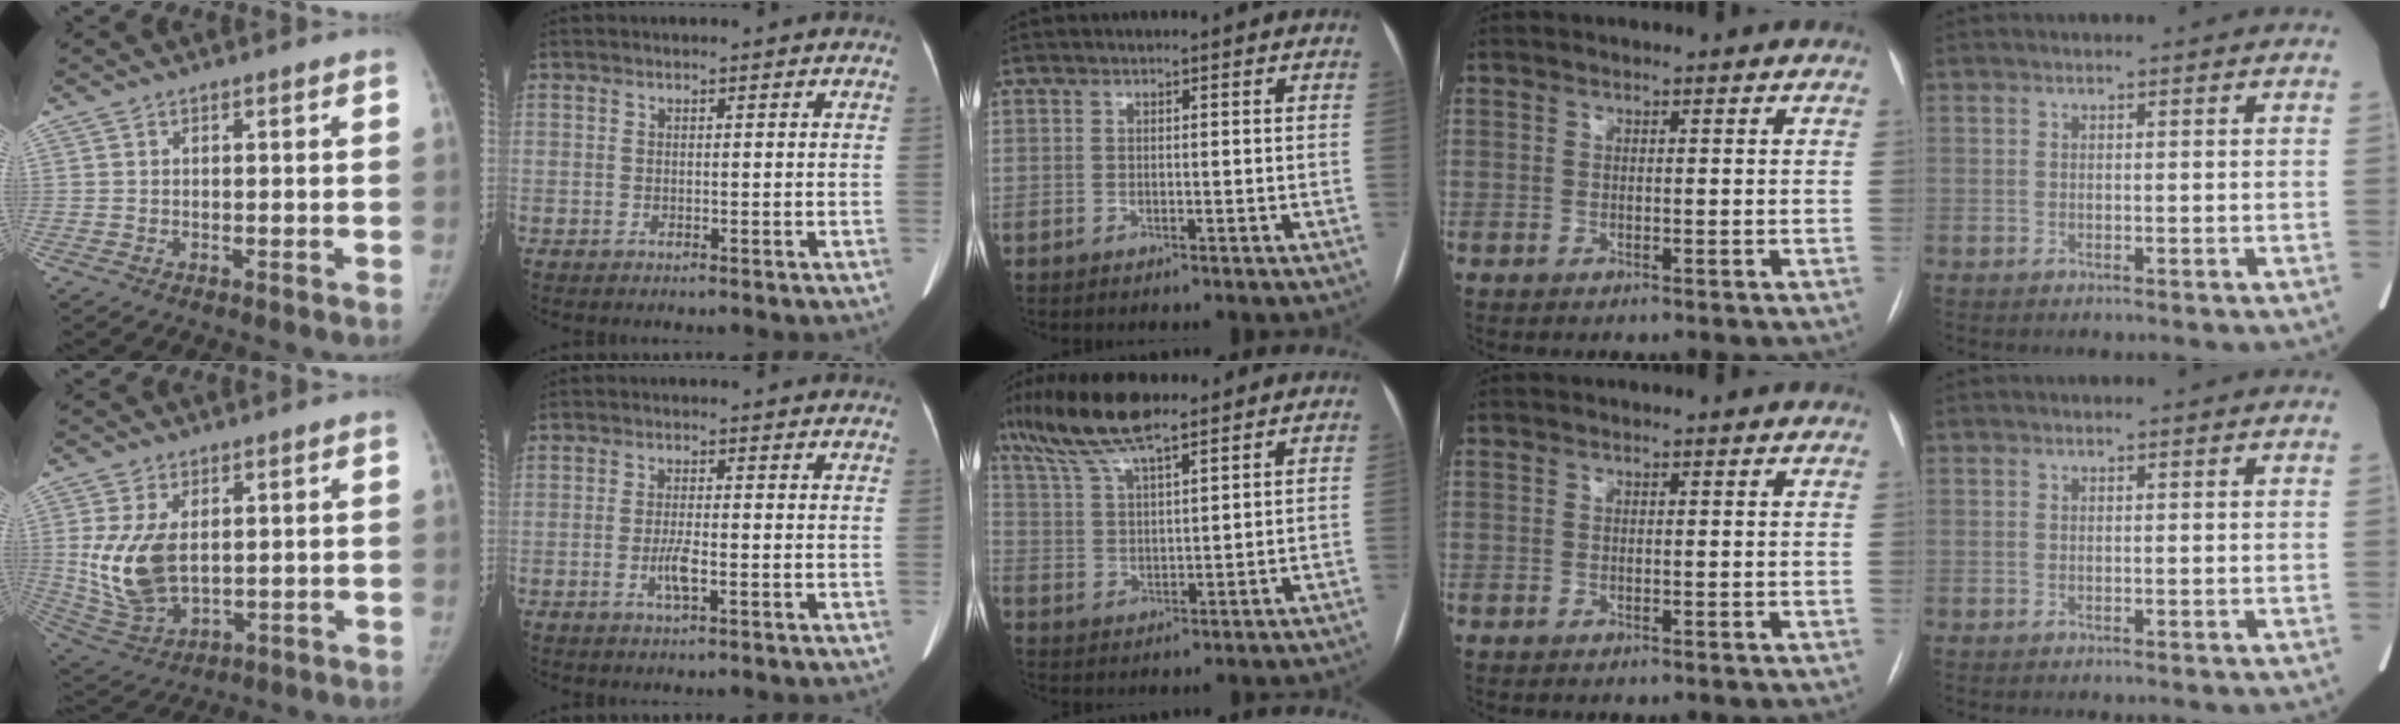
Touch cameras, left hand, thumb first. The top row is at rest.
{"thumb": {"total": 12.5, "force": [1.6, 7.5, 9.9], "torque": [-0.189, -0.015, 0.047]}, "index": {"total": 2.9, "force": [-0.9, 0.4, 2.8], "torque": [-0.058, -0.003, -0.016]}, "middle": {"total": 11.0, "force": [8.4, 1.9, 6.9], "torque": [-0.144, 0.021, 0.158]}}